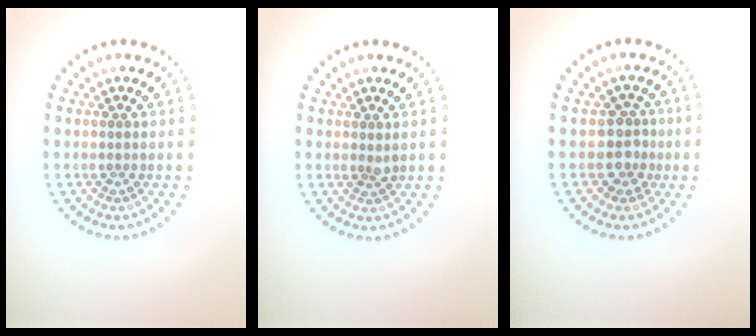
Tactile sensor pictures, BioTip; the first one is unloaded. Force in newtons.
{"total": 0.6, "press": 0.5, "slide": 0.4}
{"total": 2.3, "press": 1.9, "slide": 1.3}